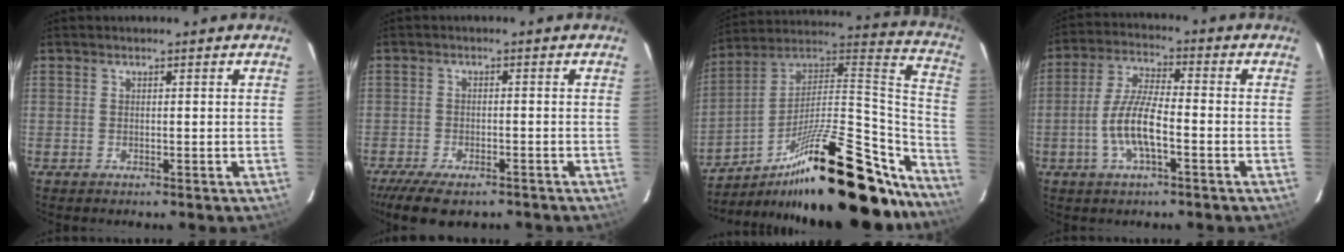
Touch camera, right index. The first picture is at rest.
{"total": 10.0, "force": [-7.7, 3.4, 5.4], "torque": [-0.127, -0.027, -0.126]}
{"total": 35.4, "force": [-24.0, 10.9, 23.6], "torque": [-0.317, 0.031, -0.365]}
{"total": 9.1, "force": [-3.0, 2.4, 8.3], "torque": [-0.172, 0.003, -0.058]}